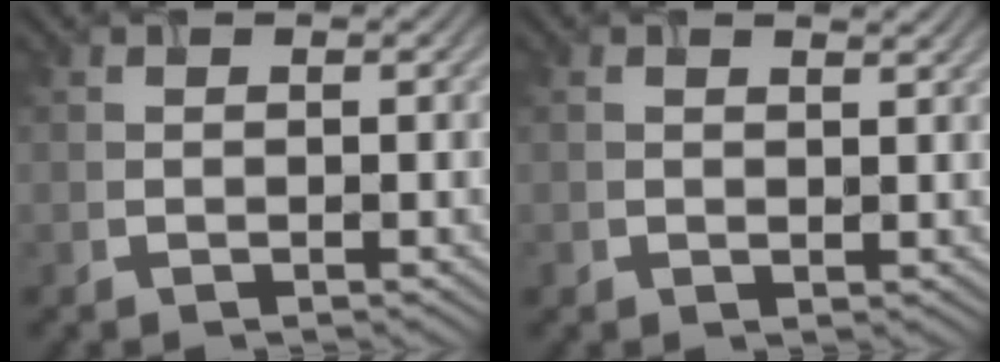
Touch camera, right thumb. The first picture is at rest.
{"total": 1.3, "force": [1.0, 0.6, 0.5], "torque": [-0.009, -0.001, 0.018]}